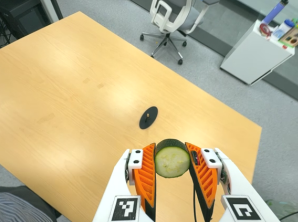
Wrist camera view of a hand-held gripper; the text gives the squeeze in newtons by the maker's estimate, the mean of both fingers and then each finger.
{"total": 10.5, "left": 9.8, "right": 11.2}